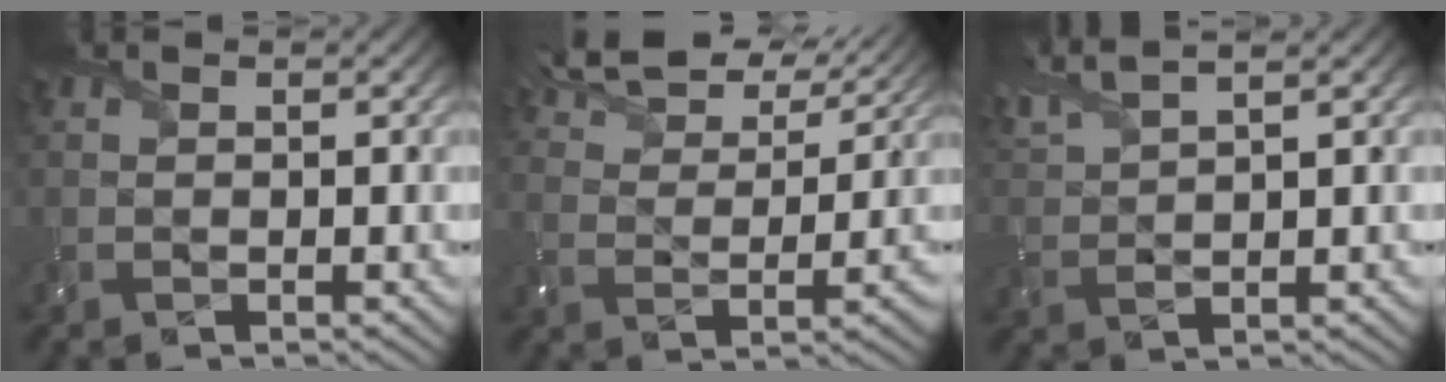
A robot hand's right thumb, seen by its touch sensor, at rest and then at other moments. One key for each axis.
{"total": 10.0, "fx": 8.3, "fy": 2.7, "fz": 4.9, "tx": -0.118, "ty": 0.017, "tz": 0.145}
{"total": 6.3, "fx": 4.9, "fy": 1.1, "fz": 3.8, "tx": -0.081, "ty": 0.025, "tz": 0.096}